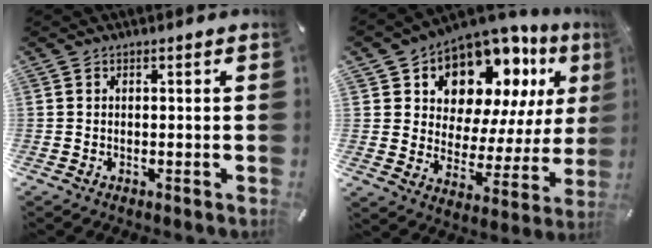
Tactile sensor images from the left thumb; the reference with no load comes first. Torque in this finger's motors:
{"motor_torque": [2.60, 2.41, 1.52, -1.25, 0.37]}